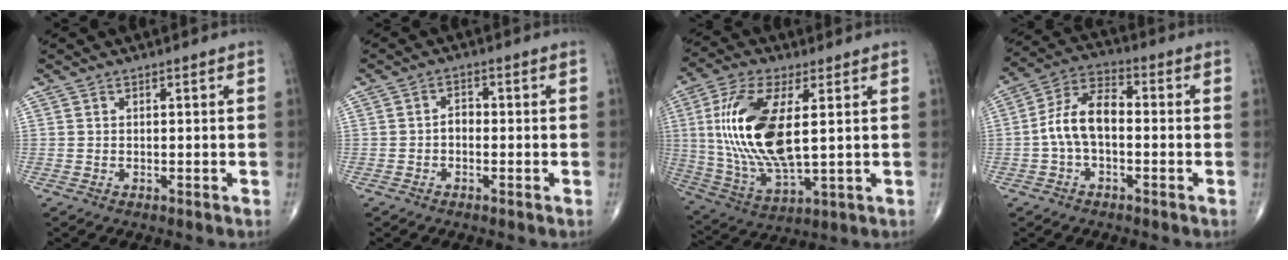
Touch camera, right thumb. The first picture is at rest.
{"total": 2.1, "force": [-0.6, 1.5, 1.4], "torque": [-0.012, 0.011, -0.017]}
{"total": 18.6, "force": [2.7, 7.7, 16.7], "torque": [-0.353, -0.015, 0.058]}
{"total": 9.5, "force": [-1.1, 5.3, 7.8], "torque": [-0.145, 0.037, -0.031]}